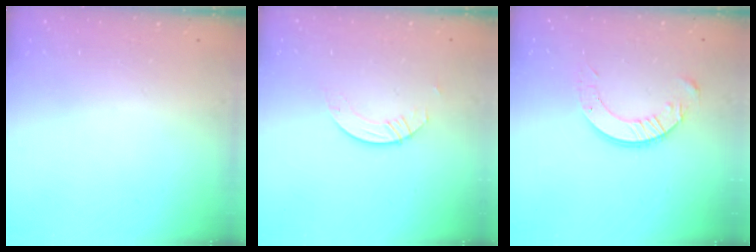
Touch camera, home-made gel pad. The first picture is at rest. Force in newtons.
{"total": 2.8, "press": 2.8, "slide": 0.2}
{"total": 10.1, "press": 10.0, "slide": 1.0}